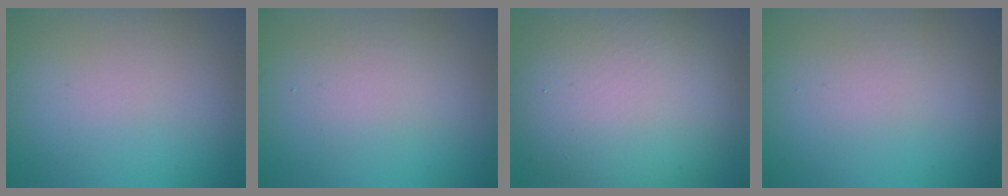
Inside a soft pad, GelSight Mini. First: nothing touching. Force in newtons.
{"total": 2.3, "press": 2.3, "slide": 0.1}
{"total": 14.1, "press": 14.1, "slide": 0.8}
{"total": 1.0, "press": 1.0, "slide": 0.1}